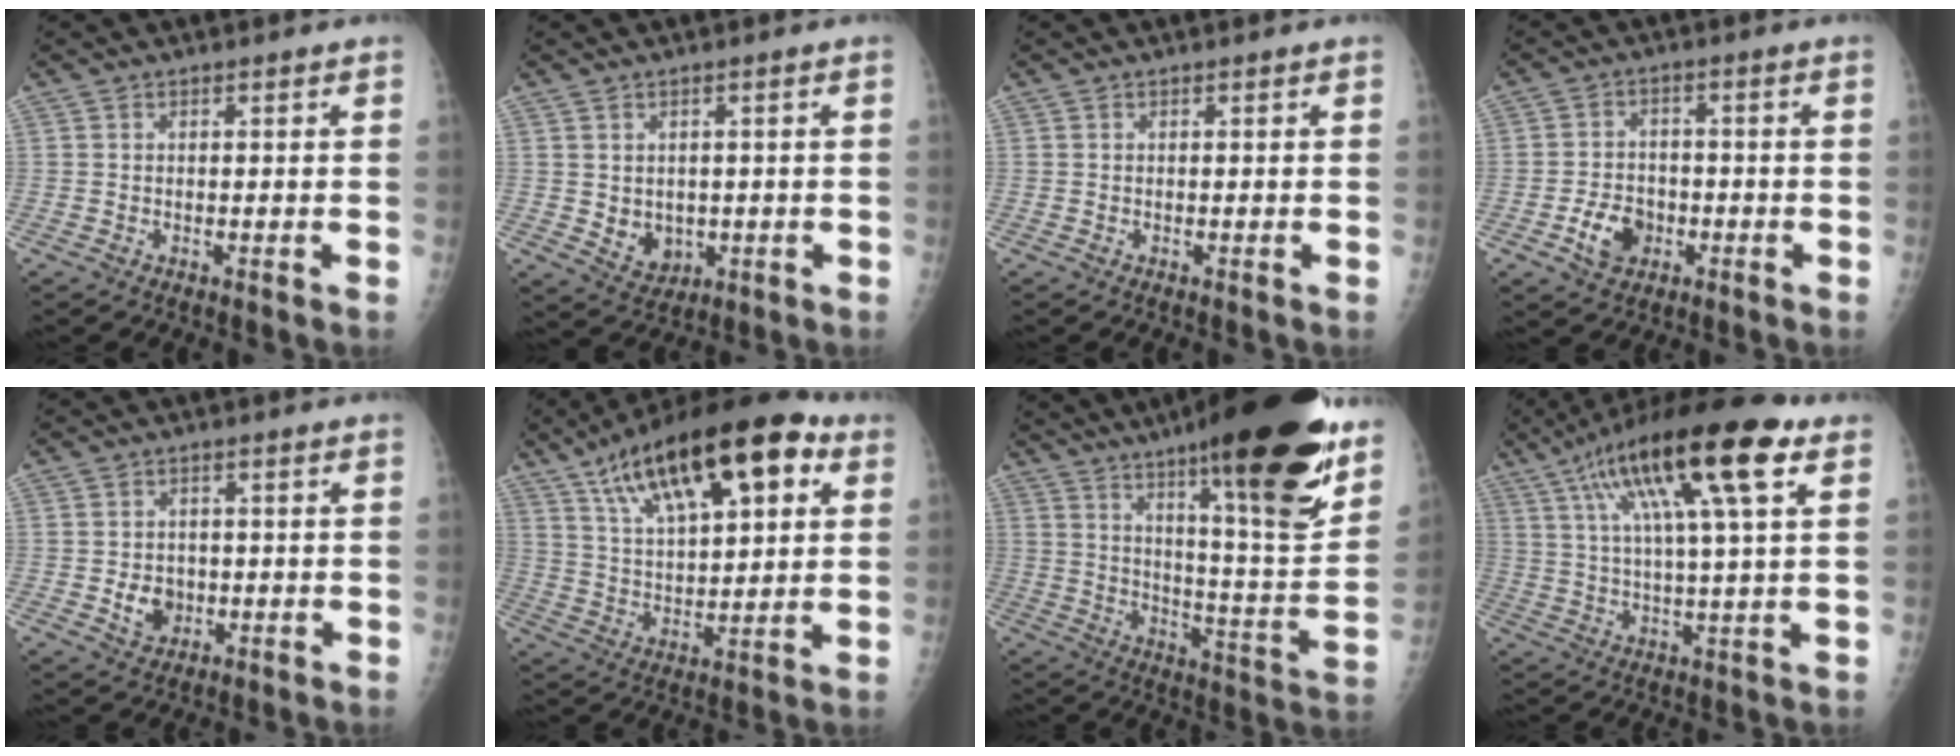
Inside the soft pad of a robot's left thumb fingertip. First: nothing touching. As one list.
[{"total": 5.5, "force": [-0.4, 4.5, 3.0], "torque": [-0.025, -0.005, 0.011]}, {"total": 0.0}, {"total": 6.8, "force": [-2.7, 5.1, 3.6], "torque": [-0.045, 0.017, -0.044]}, {"total": 4.9, "force": [-0.9, 4.1, 2.6], "torque": [-0.022, 0.005, -0.009]}, {"total": 23.1, "force": [11.2, 9.2, 17.9], "torque": [-0.267, -0.009, 0.188]}, {"total": 27.6, "force": [17.2, 5.1, 21.0], "torque": [-0.291, -0.072, 0.262]}, {"total": 21.1, "force": [9.4, 4.5, 18.4], "torque": [-0.313, 0.005, 0.154]}]